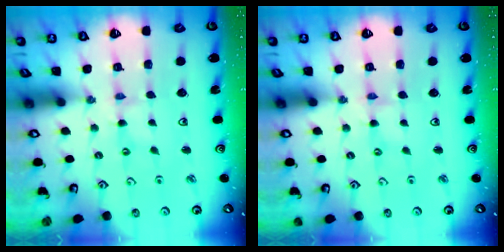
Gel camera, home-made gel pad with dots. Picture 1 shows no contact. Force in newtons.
{"total": 1.2, "press": 1.2, "slide": 0.2}